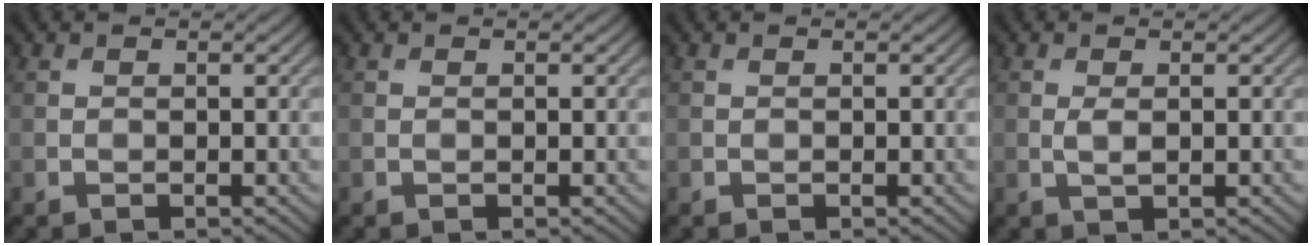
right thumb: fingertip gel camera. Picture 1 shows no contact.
{"total": 0.0}
{"total": 0.0}
{"total": 1.6, "force": [0.1, 0.6, 1.4], "torque": [-0.036, -0.001, 0.003]}